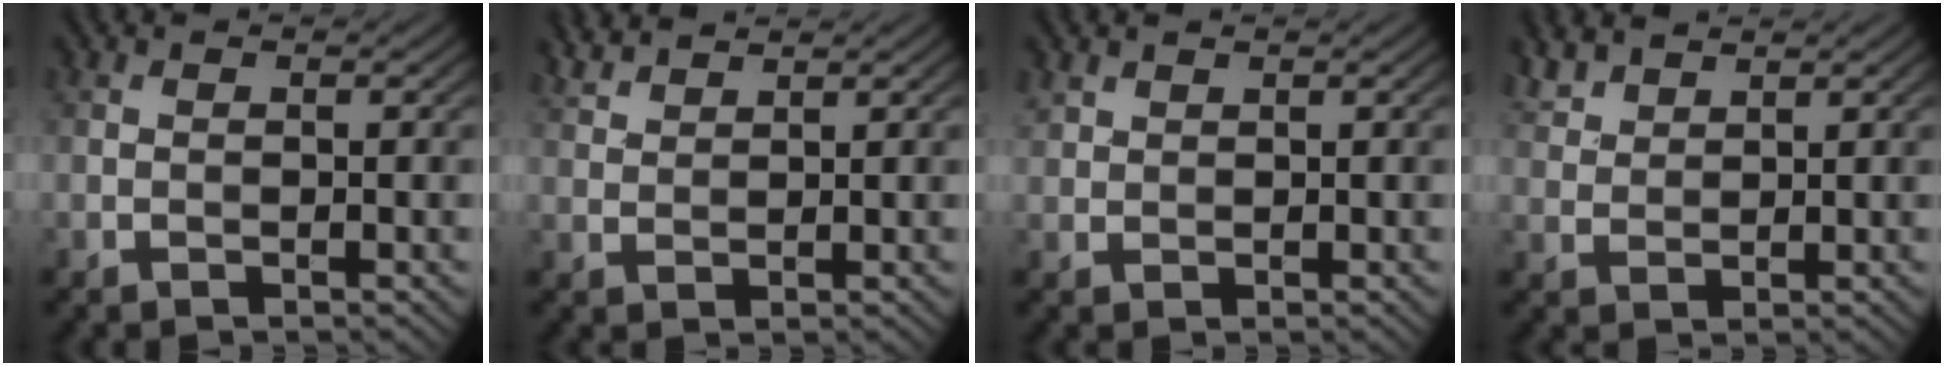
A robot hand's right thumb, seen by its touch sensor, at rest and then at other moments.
{"total": 3.0, "force": [2.8, 0.6, 1.1], "torque": [-0.030, 0.005, 0.059]}
{"total": 1.6, "force": [1.3, 0.8, 0.4], "torque": [-0.012, 0.003, 0.031]}
{"total": 3.7, "force": [3.1, 1.4, 1.4], "torque": [-0.038, 0.008, 0.072]}